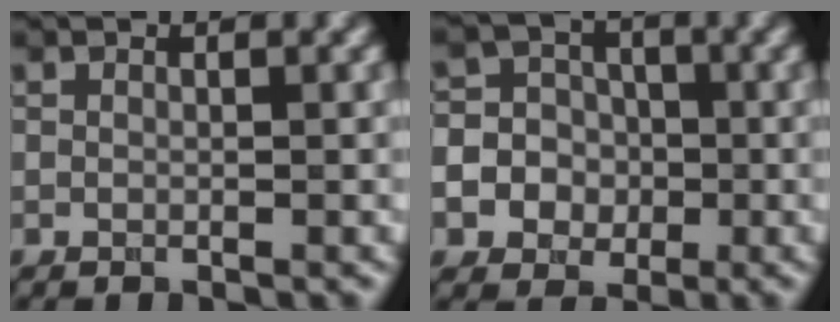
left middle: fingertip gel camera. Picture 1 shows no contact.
{"total": 11.6, "force": [-3.5, 10.8, 2.3], "torque": [-0.080, -0.016, -0.085]}